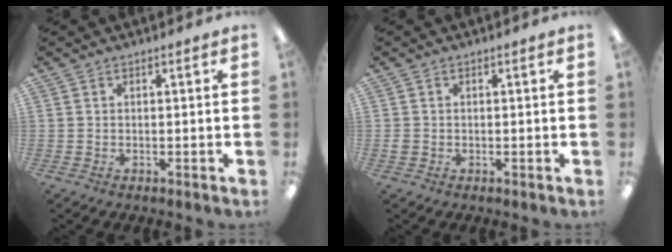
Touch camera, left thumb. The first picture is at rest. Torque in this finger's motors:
{"motor_torque": [-0.12, 0.19, 0.18, 0.06, -0.01]}